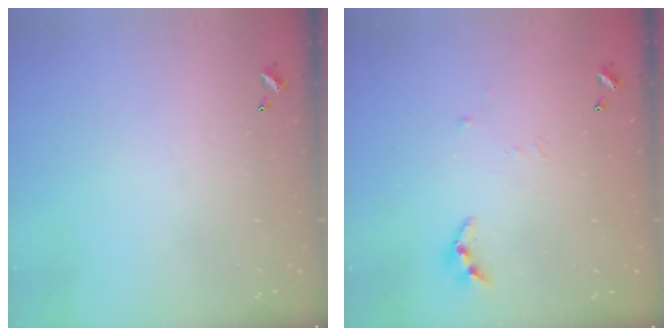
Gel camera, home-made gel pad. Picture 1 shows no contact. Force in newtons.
{"total": 3.3, "press": 3.3, "slide": 0.4}